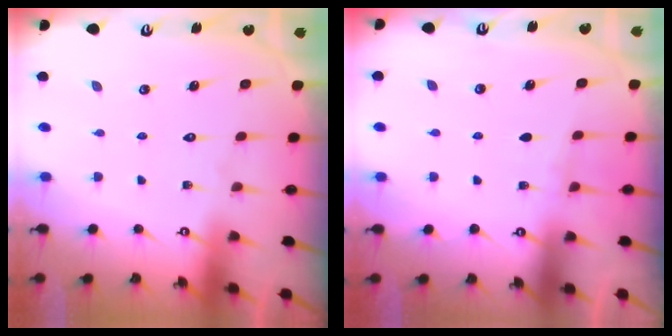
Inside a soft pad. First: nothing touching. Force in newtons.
{"total": 3.7, "press": 3.6, "slide": 1.0}